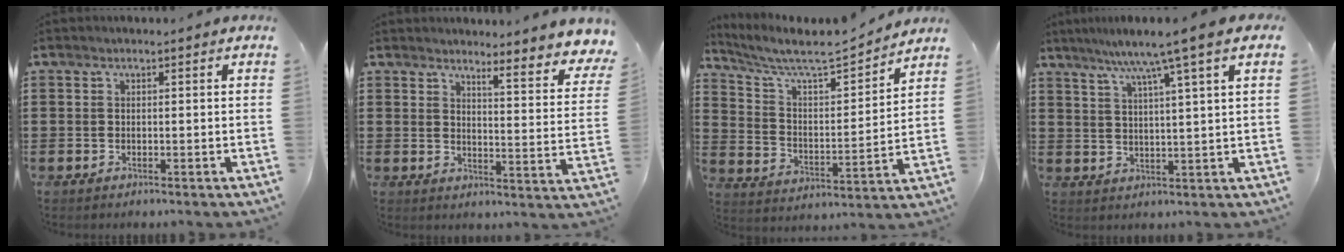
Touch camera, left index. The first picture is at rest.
{"total": 4.2, "force": [3.8, -0.3, 1.8], "torque": [-0.038, -0.036, 0.054]}
{"total": 6.8, "force": [6.1, 0.6, 2.9], "torque": [-0.084, -0.045, 0.099]}
{"total": 7.3, "force": [4.9, -0.5, 5.4], "torque": [-0.119, -0.014, 0.079]}